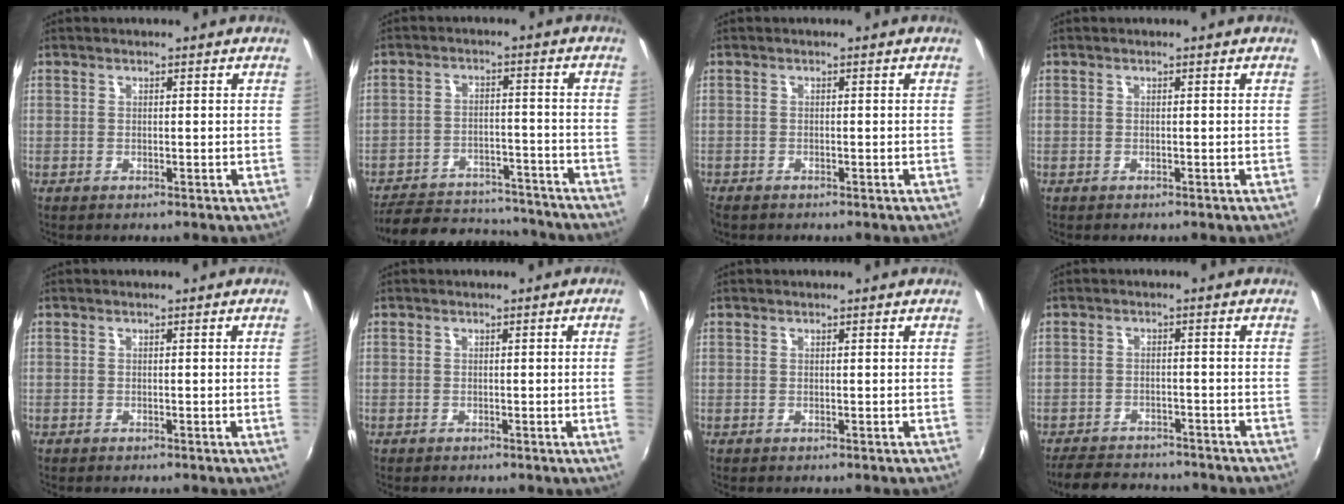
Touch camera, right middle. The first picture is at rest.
{"total": 18.6, "force": [-16.3, 6.4, 6.5], "torque": [-0.144, 0.016, -0.214]}
{"total": 1.2, "force": [-1.0, 0.6, 0.2], "torque": [-0.008, -0.003, -0.020]}
{"total": 0.0}
{"total": 0.7, "force": [-0.2, -0.4, 0.6], "torque": [-0.006, -0.004, -0.005]}
{"total": 2.1, "force": [-0.2, -1.2, 1.7], "torque": [-0.024, -0.013, 0.000]}
{"total": 0.0}
{"total": 9.5, "force": [-8.4, 3.2, 2.9], "torque": [-0.080, 0.001, -0.125]}